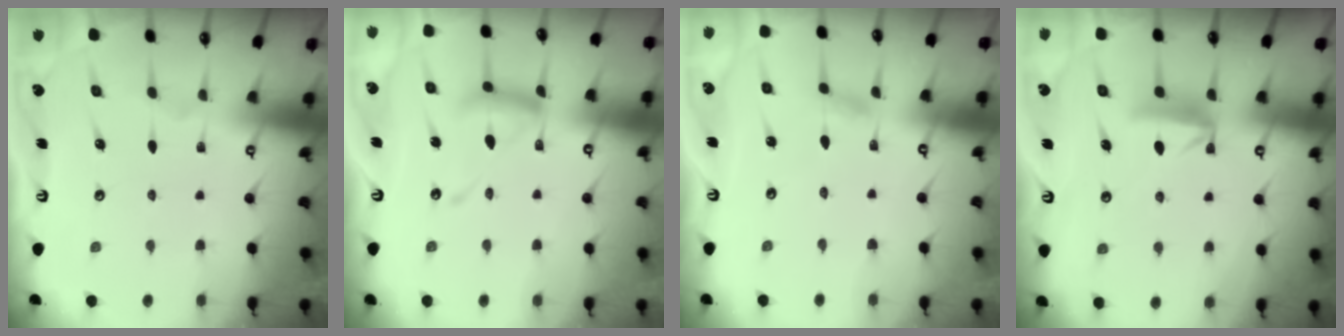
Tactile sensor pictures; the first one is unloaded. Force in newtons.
{"total": 14.4, "press": 14.3, "slide": 1.3}
{"total": 2.9, "press": 2.8, "slide": 0.3}
{"total": 7.4, "press": 7.3, "slide": 0.4}